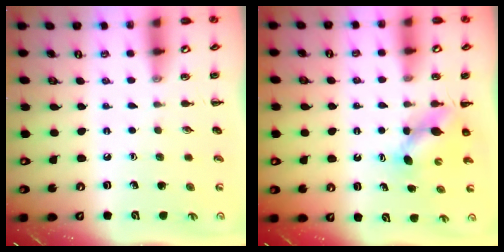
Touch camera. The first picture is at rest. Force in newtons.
{"total": 4.7, "press": 4.7, "slide": 0.4}